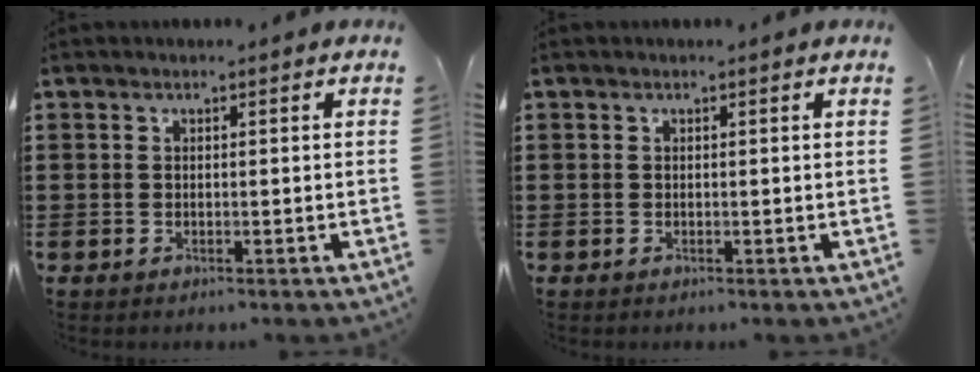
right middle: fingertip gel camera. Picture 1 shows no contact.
{"total": 0.0}